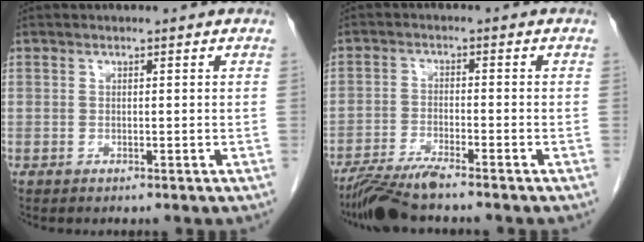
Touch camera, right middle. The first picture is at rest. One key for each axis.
{"total": 6.4, "fx": -5.6, "fy": -0.4, "fz": 3.2, "tx": -0.057, "ty": -0.024, "tz": -0.104}